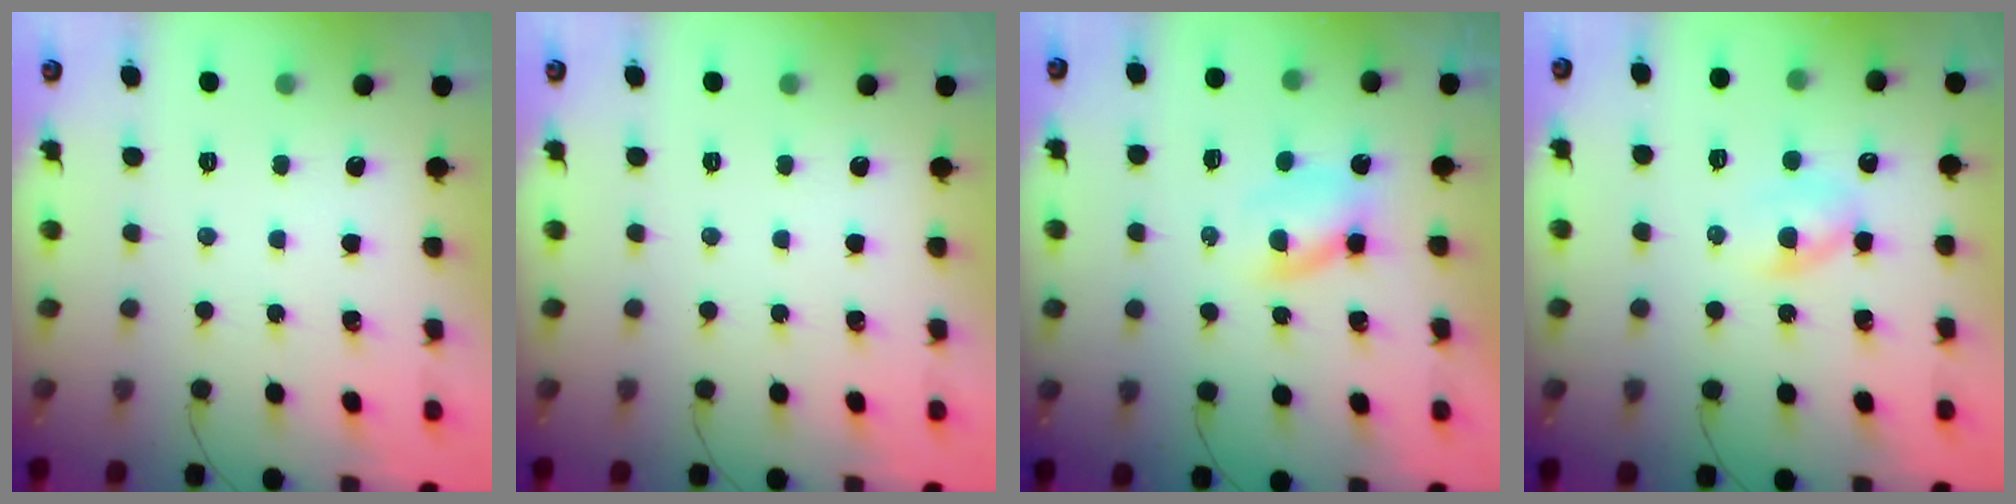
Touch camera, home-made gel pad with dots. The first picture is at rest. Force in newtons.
{"total": 0.0}
{"total": 2.9, "press": 2.8, "slide": 0.9}
{"total": 3.3, "press": 3.1, "slide": 1.2}